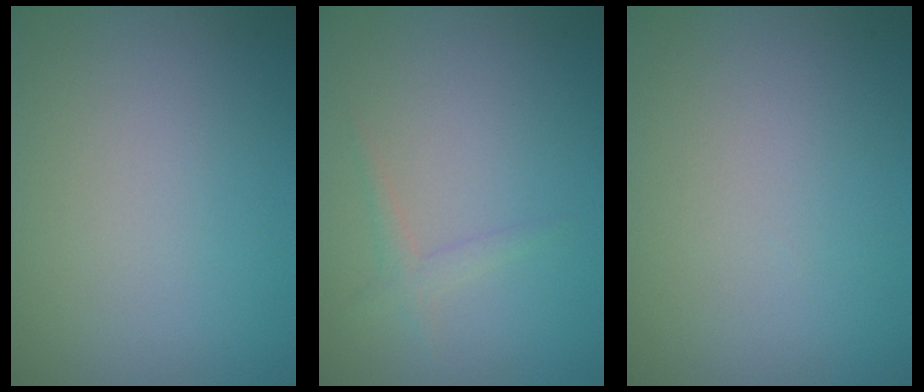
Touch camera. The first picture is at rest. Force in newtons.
{"total": 1.2, "press": 1.1, "slide": 0.1}
{"total": 0.0}